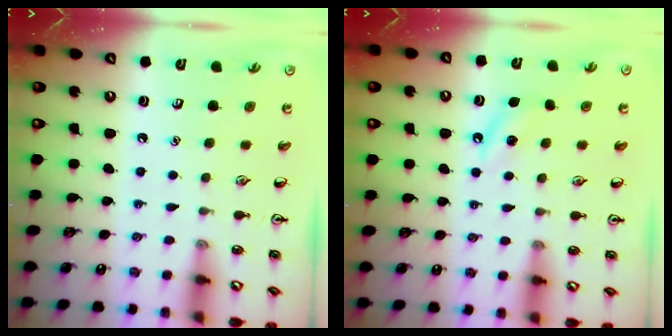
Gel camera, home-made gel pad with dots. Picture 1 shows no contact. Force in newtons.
{"total": 4.1, "press": 3.9, "slide": 1.4}